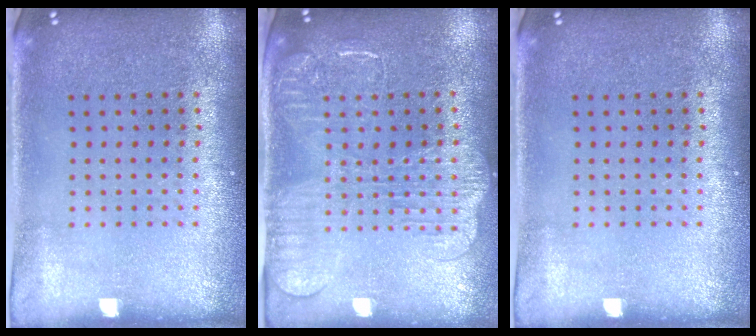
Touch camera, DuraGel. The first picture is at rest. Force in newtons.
{"total": 2.2, "press": 2.0, "slide": 0.9}
{"total": 0.0}